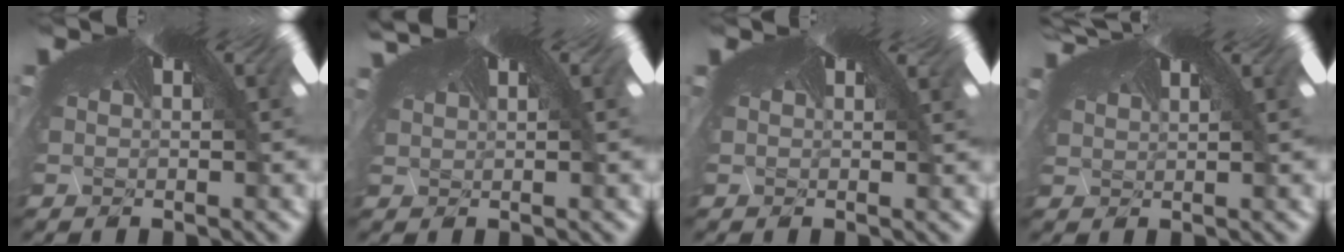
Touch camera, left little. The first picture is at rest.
{"total": 1.7, "force": [1.2, 0.7, 1.0], "torque": [-0.034, 0.005, 0.022]}
{"total": 0.6, "force": [0.2, 0.4, 0.4], "torque": [-0.004, 0.001, 0.003]}
{"total": 2.0, "force": [0.8, 1.1, 1.4], "torque": [-0.050, 0.009, 0.026]}